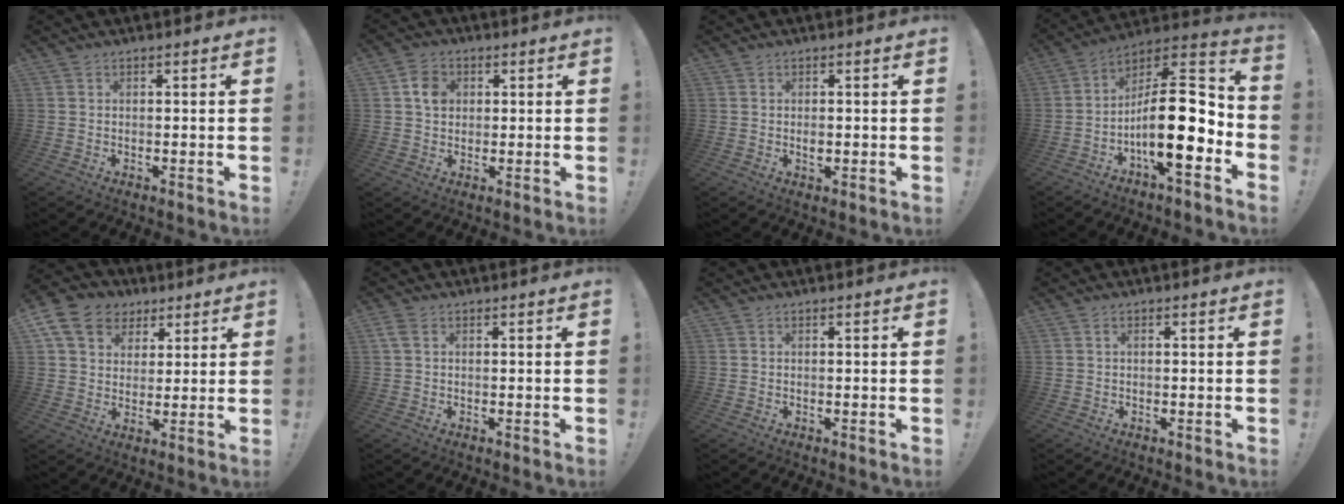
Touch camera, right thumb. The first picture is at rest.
{"total": 6.2, "force": [1.5, 5.1, 3.1], "torque": [-0.038, 0.005, 0.027]}
{"total": 1.5, "force": [-0.2, 1.2, 0.9], "torque": [-0.009, 0.000, -0.004]}
{"total": 21.2, "force": [-4.3, 8.2, 19.1], "torque": [-0.322, 0.012, -0.068]}
{"total": 13.1, "force": [6.0, 10.4, 5.2], "torque": [-0.076, -0.028, 0.120]}
{"total": 2.5, "force": [0.9, 1.4, 1.9], "torque": [-0.032, 0.003, 0.015]}
{"total": 0.0}
{"total": 1.1, "force": [0.0, 0.2, 1.1], "torque": [-0.023, 0.004, -0.001]}